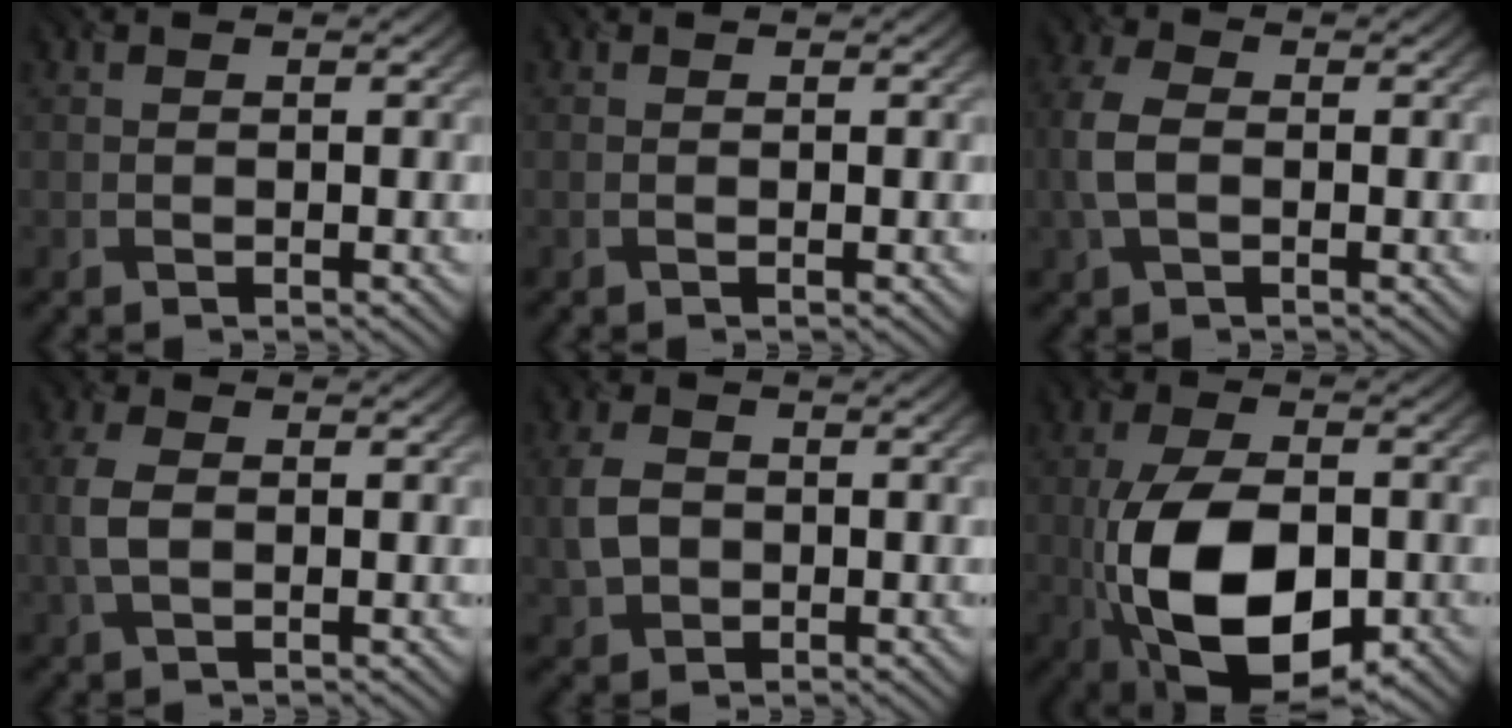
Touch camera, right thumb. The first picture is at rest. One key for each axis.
{"total": 0.0}
{"total": 4.6, "fx": -0.4, "fy": 2.9, "fz": 3.6, "tx": -0.103, "ty": 0.004, "tz": -0.013}
{"total": 3.8, "fx": -0.1, "fy": 2.3, "fz": 3.0, "tx": -0.084, "ty": 0.003, "tz": -0.003}
{"total": 4.7, "fx": -0.3, "fy": 3.6, "fz": 2.9, "tx": -0.080, "ty": 0.000, "tz": -0.009}
{"total": 15.4, "fx": -4.0, "fy": 8.1, "fz": 12.4, "tx": -0.246, "ty": -0.019, "tz": -0.072}